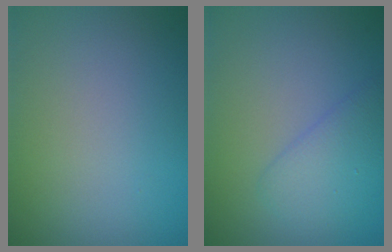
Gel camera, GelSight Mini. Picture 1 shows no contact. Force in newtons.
{"total": 3.0, "press": 3.0, "slide": 0.2}